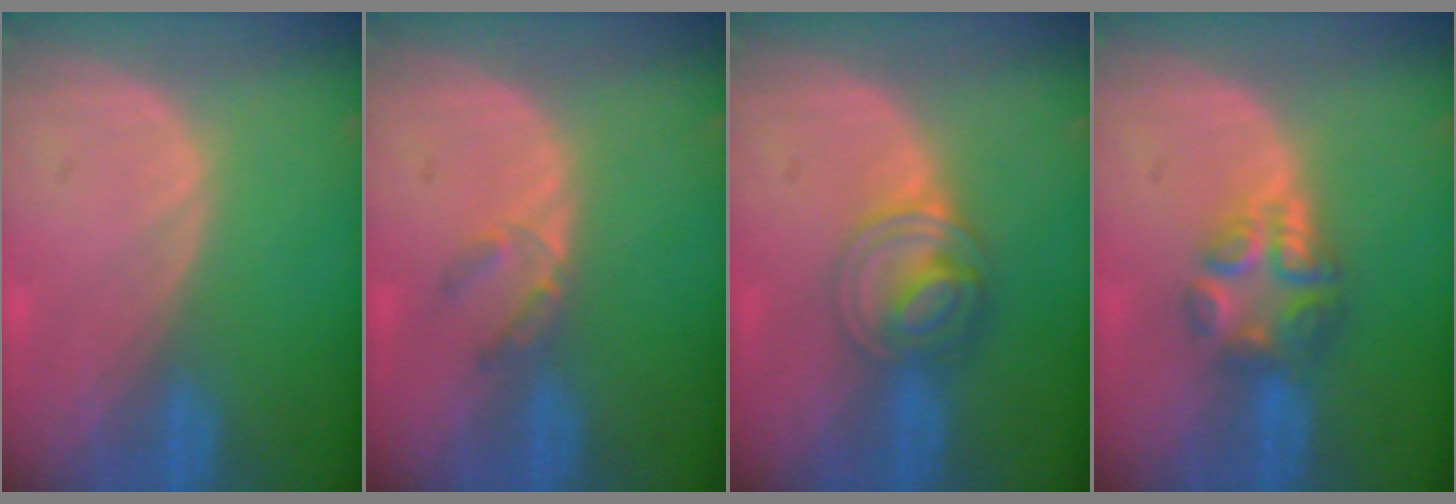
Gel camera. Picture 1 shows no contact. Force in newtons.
{"total": 2.5, "press": 2.3, "slide": 1.0}
{"total": 6.3, "press": 5.4, "slide": 3.2}
{"total": 6.1, "press": 5.3, "slide": 3.0}